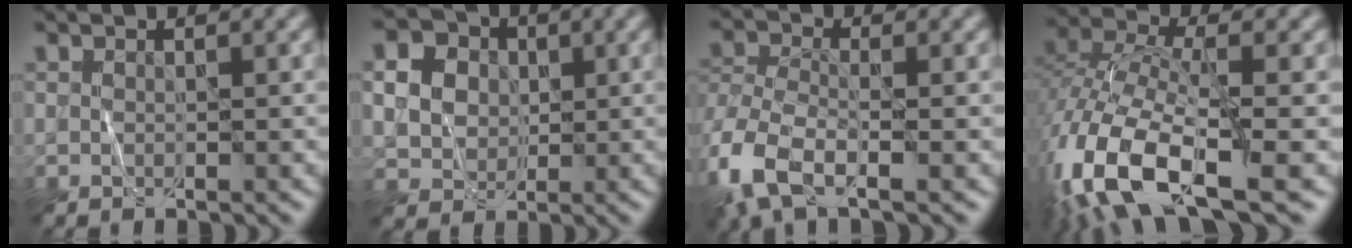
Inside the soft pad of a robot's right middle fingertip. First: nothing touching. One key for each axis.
{"total": 5.4, "fx": 1.2, "fy": 4.6, "fz": 2.5, "tx": -0.062, "ty": 0.010, "tz": 0.022}
{"total": 6.7, "fx": -3.1, "fy": 3.5, "fz": 4.8, "tx": -0.118, "ty": -0.007, "tz": -0.069}
{"total": 13.6, "fx": -6.7, "fy": 5.4, "fz": 10.6, "tx": -0.231, "ty": -0.019, "tz": -0.128}